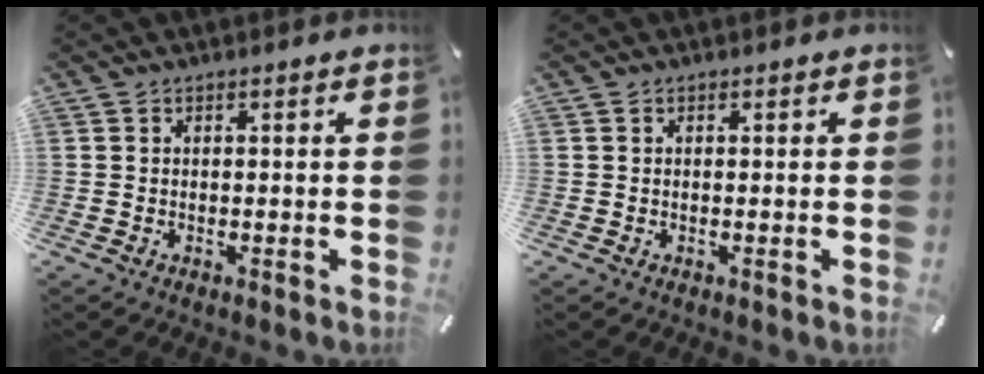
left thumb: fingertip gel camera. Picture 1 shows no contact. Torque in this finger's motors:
{"motor_torque": [-0.14, -0.22, -0.07, 0.05, -0.03]}